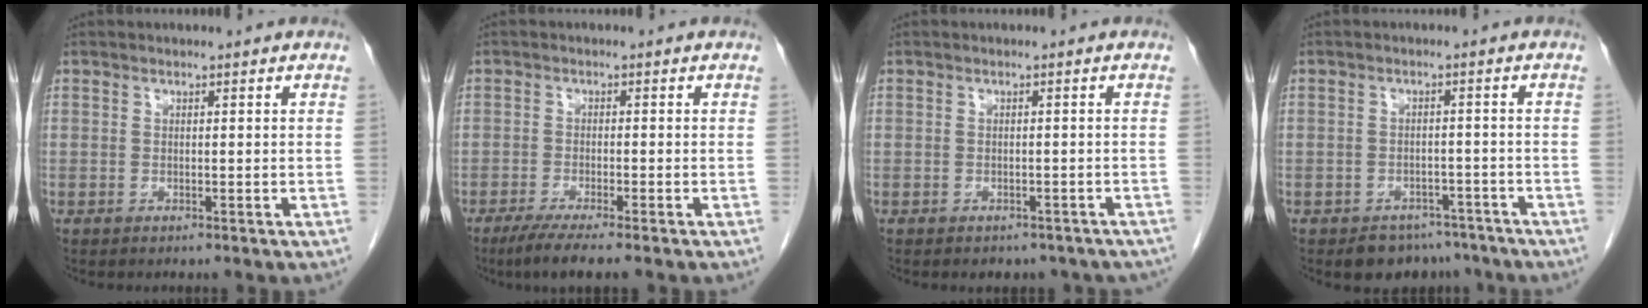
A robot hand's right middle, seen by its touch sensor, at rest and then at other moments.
{"total": 5.6, "force": [-4.1, -0.1, 3.8], "torque": [-0.061, -0.014, -0.068]}
{"total": 5.9, "force": [-5.0, 2.9, 1.4], "torque": [-0.006, 0.003, -0.048]}
{"total": 5.7, "force": [-4.6, 3.3, 0.6], "torque": [0.010, 0.010, -0.062]}